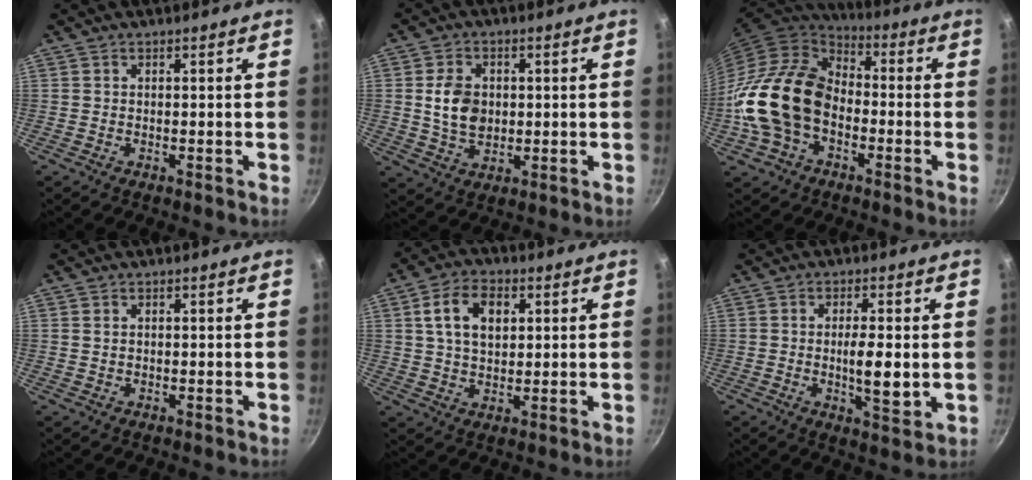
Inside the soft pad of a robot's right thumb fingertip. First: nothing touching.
{"total": 7.8, "force": [0.7, 5.7, 5.2], "torque": [-0.082, -0.004, 0.015]}
{"total": 18.3, "force": [-3.8, 13.2, 12.1], "torque": [-0.196, 0.042, -0.084]}
{"total": 0.8, "force": [0.2, 0.6, 0.4], "torque": [-0.006, 0.003, 0.004]}
{"total": 9.3, "force": [2.6, 6.1, 6.6], "torque": [-0.104, 0.004, 0.042]}
{"total": 6.9, "force": [-0.4, 2.1, 6.6], "torque": [-0.113, -0.007, -0.006]}